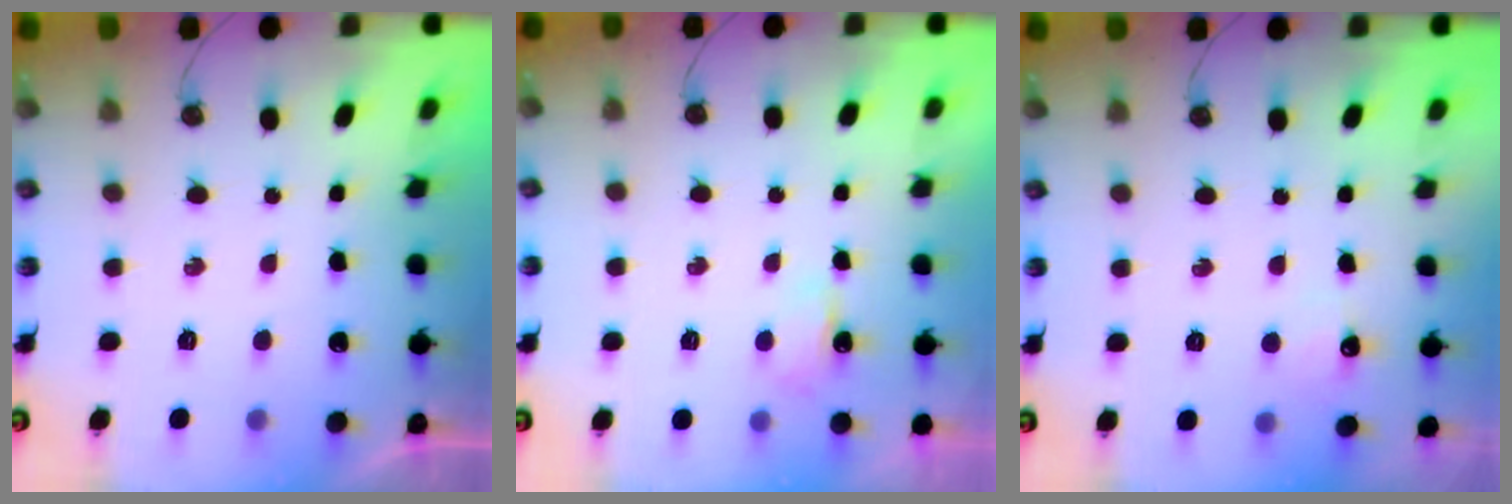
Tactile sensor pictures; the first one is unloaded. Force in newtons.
{"total": 3.6, "press": 3.5, "slide": 0.5}
{"total": 5.2, "press": 5.2, "slide": 0.7}